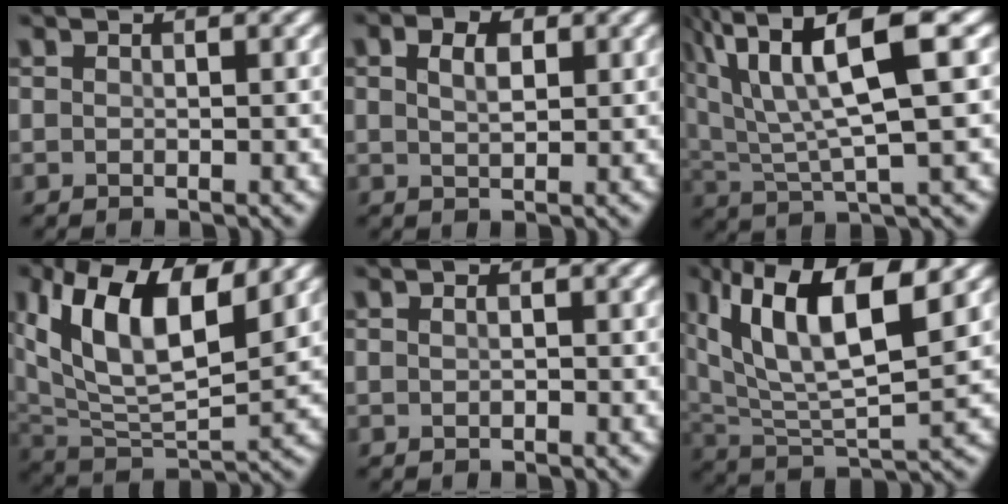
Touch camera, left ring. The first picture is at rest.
{"total": 3.3, "force": [1.4, 1.9, 2.3], "torque": [-0.039, 0.009, 0.013]}
{"total": 11.9, "force": [5.6, 3.1, 10.0], "torque": [-0.192, 0.023, 0.104]}
{"total": 12.1, "force": [4.9, 5.6, 9.5], "torque": [-0.176, 0.004, 0.086]}
{"total": 0.8, "force": [0.2, 0.5, 0.6], "torque": [-0.006, -0.006, 0.001]}
{"total": 11.0, "force": [5.2, 3.8, 8.9], "torque": [-0.164, 0.006, 0.095]}